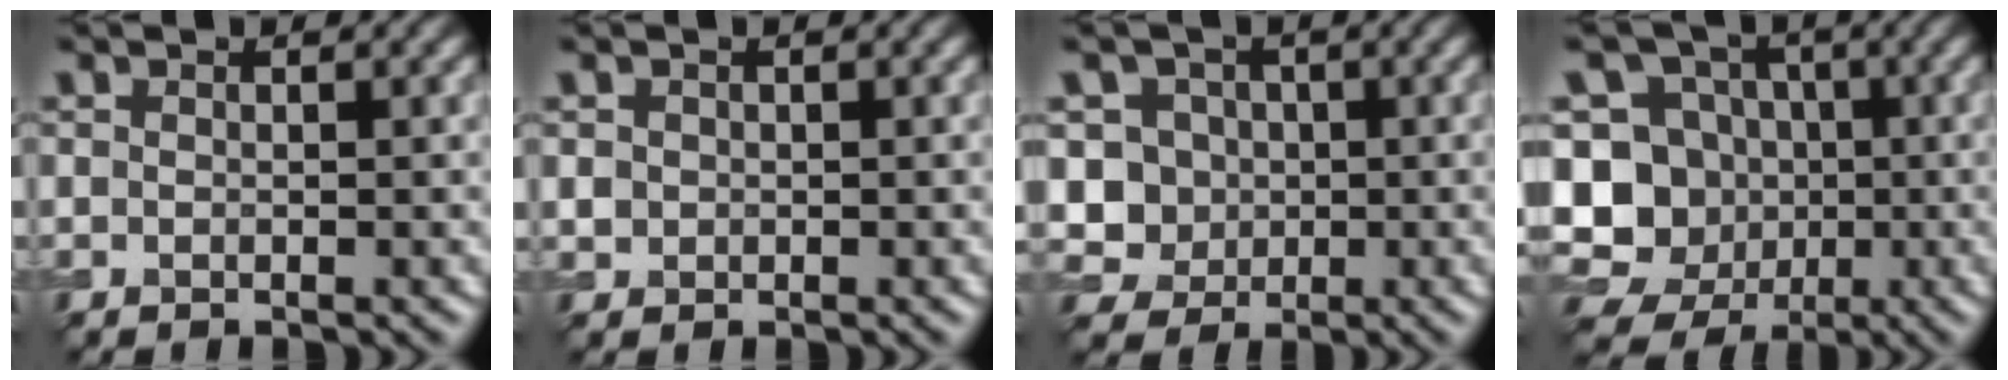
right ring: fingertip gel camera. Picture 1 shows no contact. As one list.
[{"total": 0.9, "force": [0.1, 0.9, 0.2], "torque": [0.001, -0.003, 0.003]}, {"total": 3.9, "force": [0.1, 3.7, 1.3], "torque": [-0.011, 0.002, -0.007]}, {"total": 12.3, "force": [-2.6, 11.5, 3.6], "torque": [-0.093, 0.016, -0.058]}]